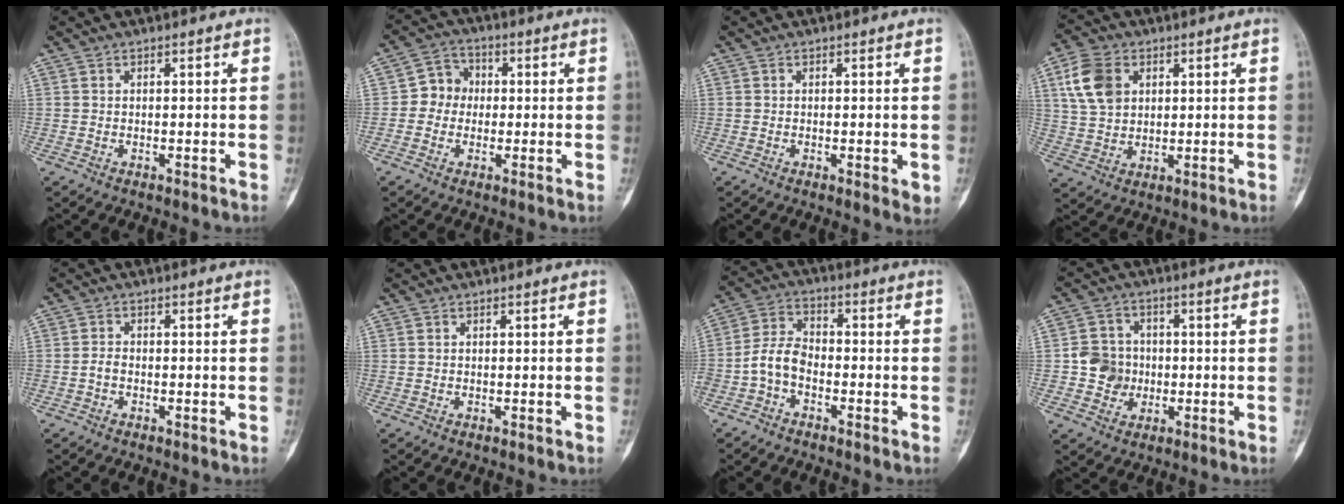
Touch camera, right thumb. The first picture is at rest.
{"total": 5.8, "force": [-0.3, 5.3, 2.4], "torque": [-0.010, 0.015, -0.019]}
{"total": 2.3, "force": [-0.3, 0.7, 2.2], "torque": [-0.029, -0.007, -0.006]}
{"total": 9.5, "force": [3.4, 6.8, 5.7], "torque": [-0.098, -0.002, 0.067]}
{"total": 1.3, "force": [-0.5, 0.8, 0.8], "torque": [-0.014, 0.006, -0.013]}
{"total": 0.0}
{"total": 6.1, "force": [-2.4, 4.0, 3.9], "torque": [-0.072, 0.033, -0.059]}
{"total": 6.9, "force": [-0.9, 6.4, 2.3], "torque": [-0.010, 0.012, -0.019]}